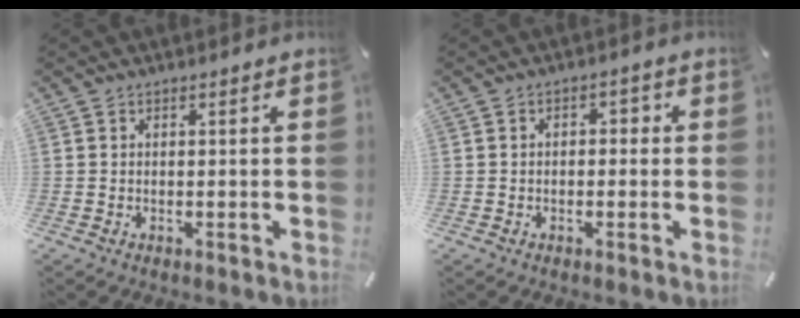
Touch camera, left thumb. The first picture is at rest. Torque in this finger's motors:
{"motor_torque": [-0.03, -0.12, -0.01, 0.02, 0.04]}